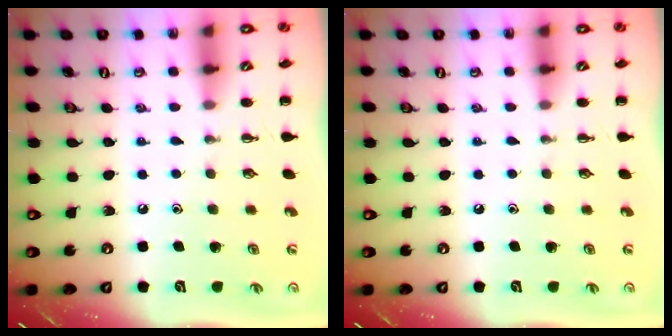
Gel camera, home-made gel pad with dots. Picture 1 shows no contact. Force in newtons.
{"total": 0.0}